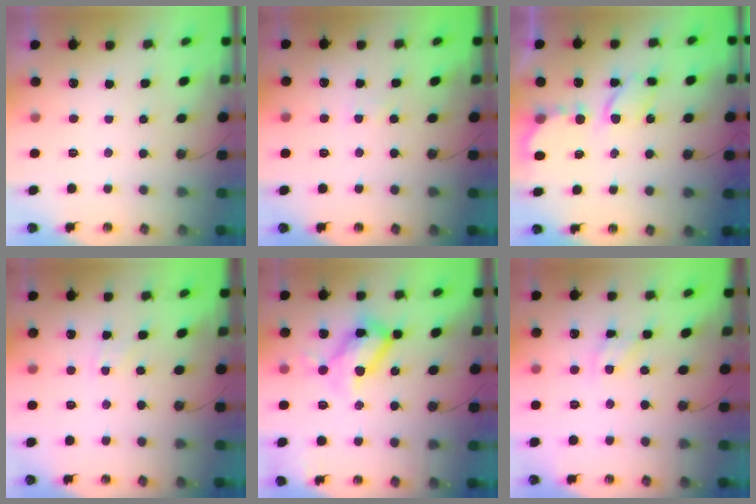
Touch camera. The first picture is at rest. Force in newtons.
{"total": 3.0, "press": 2.9, "slide": 0.4}
{"total": 6.2, "press": 6.2, "slide": 0.3}
{"total": 2.7, "press": 2.7, "slide": 0.4}
{"total": 19.9, "press": 19.9, "slide": 1.7}
{"total": 9.0, "press": 9.0, "slide": 0.5}